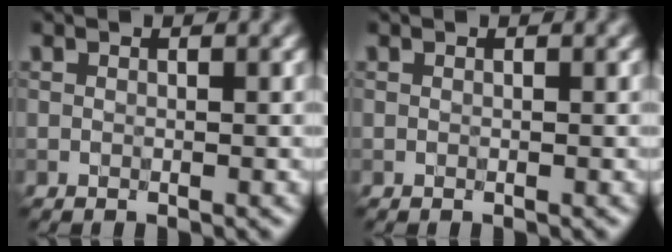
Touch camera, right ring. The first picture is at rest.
{"total": 0.0}